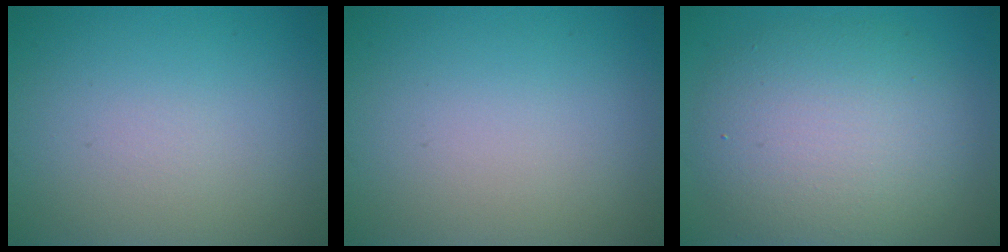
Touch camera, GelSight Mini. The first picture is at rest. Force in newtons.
{"total": 0.0}
{"total": 7.8, "press": 7.8, "slide": 0.2}